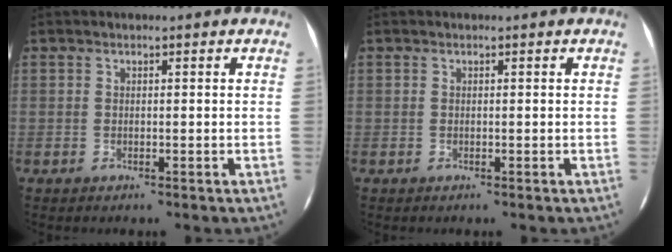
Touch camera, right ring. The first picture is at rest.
{"total": 0.0}